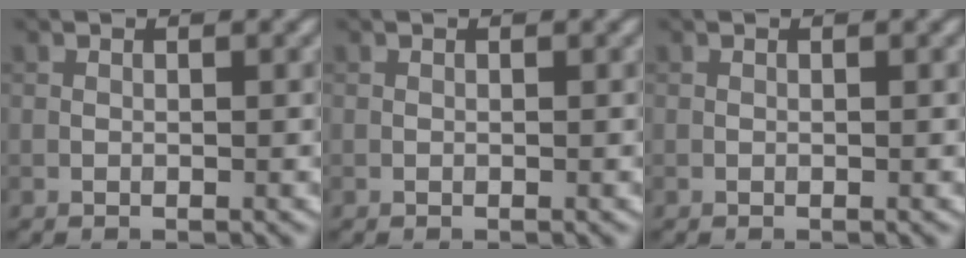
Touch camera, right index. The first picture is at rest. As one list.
[{"total": 0.0}, {"total": 0.0}]